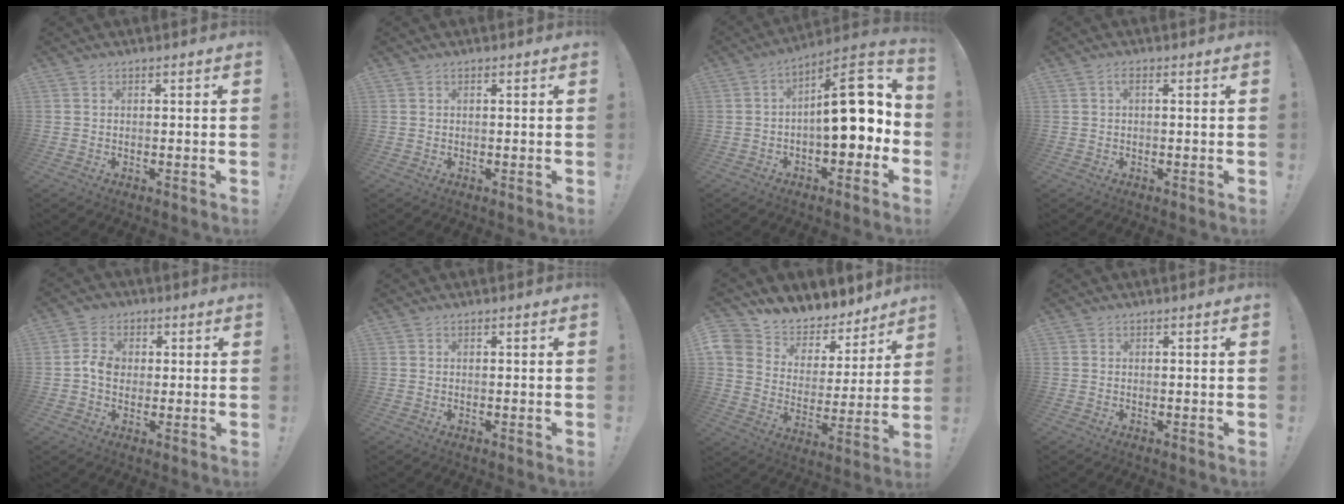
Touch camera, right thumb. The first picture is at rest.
{"total": 0.0}
{"total": 18.0, "force": [0.4, 8.1, 16.1], "torque": [-0.210, 0.005, 0.012]}
{"total": 1.6, "force": [0.3, 0.5, 1.5], "torque": [-0.031, 0.004, 0.002]}
{"total": 6.2, "force": [0.1, 5.4, 3.1], "torque": [-0.050, 0.013, 0.004]}
{"total": 0.0}
{"total": 8.5, "force": [7.0, 4.6, 1.7], "torque": [-0.043, -0.065, 0.127]}
{"total": 0.0}